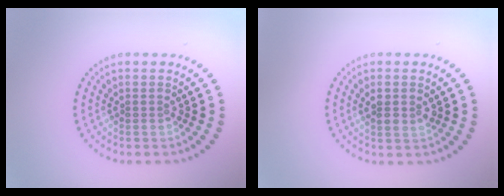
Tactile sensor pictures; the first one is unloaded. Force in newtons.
{"total": 1.9, "press": 1.8, "slide": 0.6}